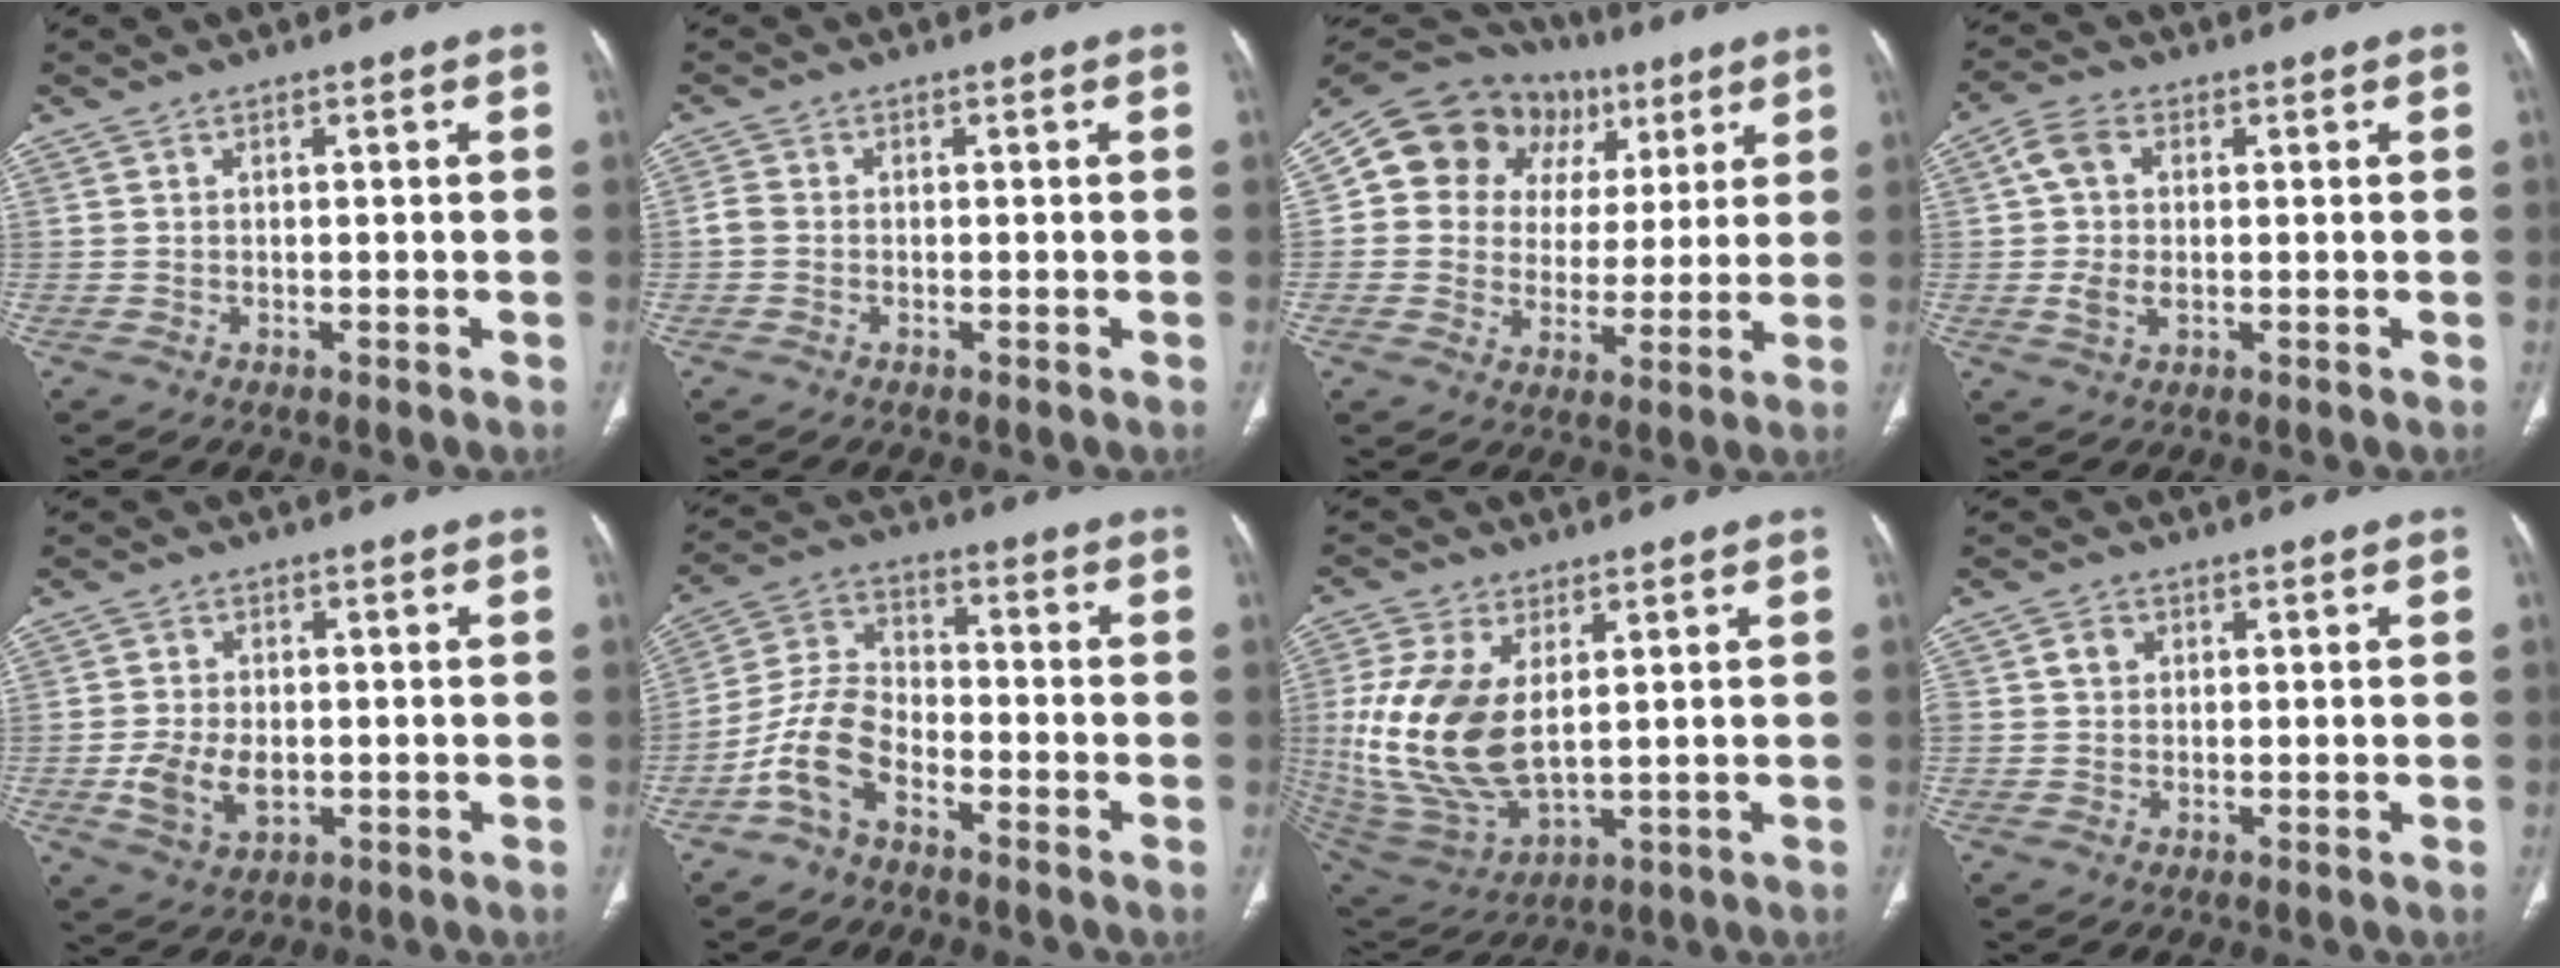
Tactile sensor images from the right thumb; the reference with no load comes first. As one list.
[{"total": 1.7, "force": [-0.4, 1.3, 1.0], "torque": [-0.021, 0.001, -0.012]}, {"total": 18.8, "force": [6.5, 15.4, 8.6], "torque": [-0.080, 0.032, 0.108]}, {"total": 6.9, "force": [0.7, 4.2, 5.4], "torque": [-0.107, 0.012, 0.011]}, {"total": 7.5, "force": [-1.3, 4.8, 5.6], "torque": [-0.104, 0.002, -0.018]}, {"total": 9.6, "force": [-5.2, 5.2, 6.1], "torque": [-0.123, 0.046, -0.112]}, {"total": 18.1, "force": [2.3, 10.2, 14.8], "torque": [-0.314, -0.018, 0.060]}, {"total": 2.5, "force": [0.6, 2.1, 1.2], "torque": [-0.015, 0.004, 0.011]}]